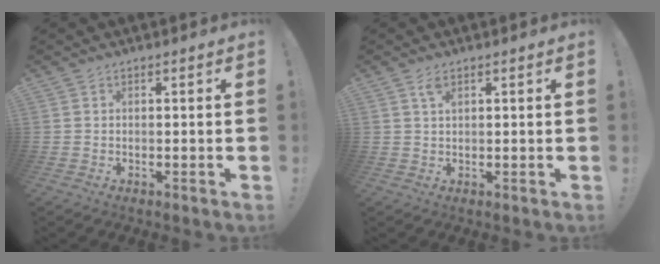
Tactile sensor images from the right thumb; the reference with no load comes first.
{"total": 2.6, "force": [1.5, 1.1, 1.8], "torque": [-0.029, -0.003, 0.024]}